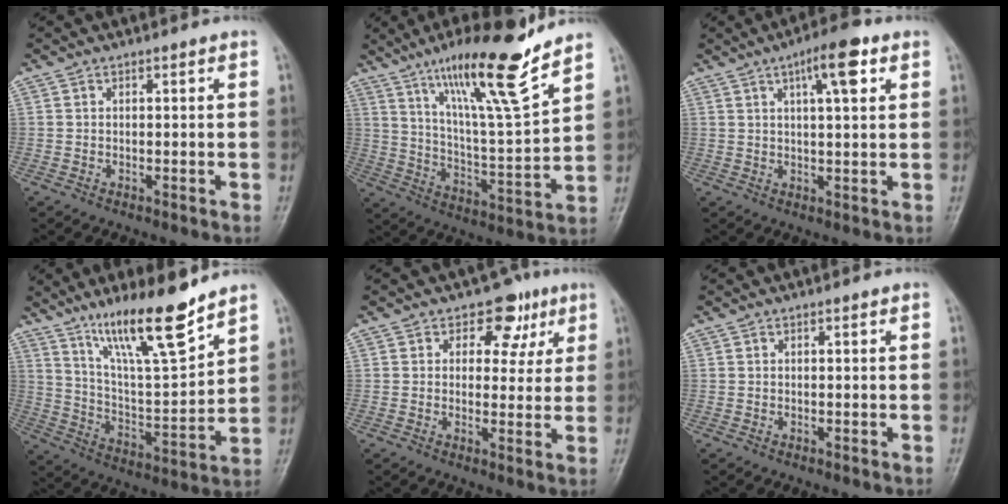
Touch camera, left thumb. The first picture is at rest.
{"total": 18.2, "force": [12.9, 1.7, 12.8], "torque": [-0.197, -0.075, 0.221]}
{"total": 7.8, "force": [3.5, 2.2, 6.6], "torque": [-0.095, -0.003, 0.050]}
{"total": 15.9, "force": [11.6, 2.5, 10.7], "torque": [-0.171, -0.073, 0.215]}
{"total": 7.1, "force": [3.3, 5.2, 3.5], "torque": [0.001, -0.006, 0.038]}
{"total": 0.0}